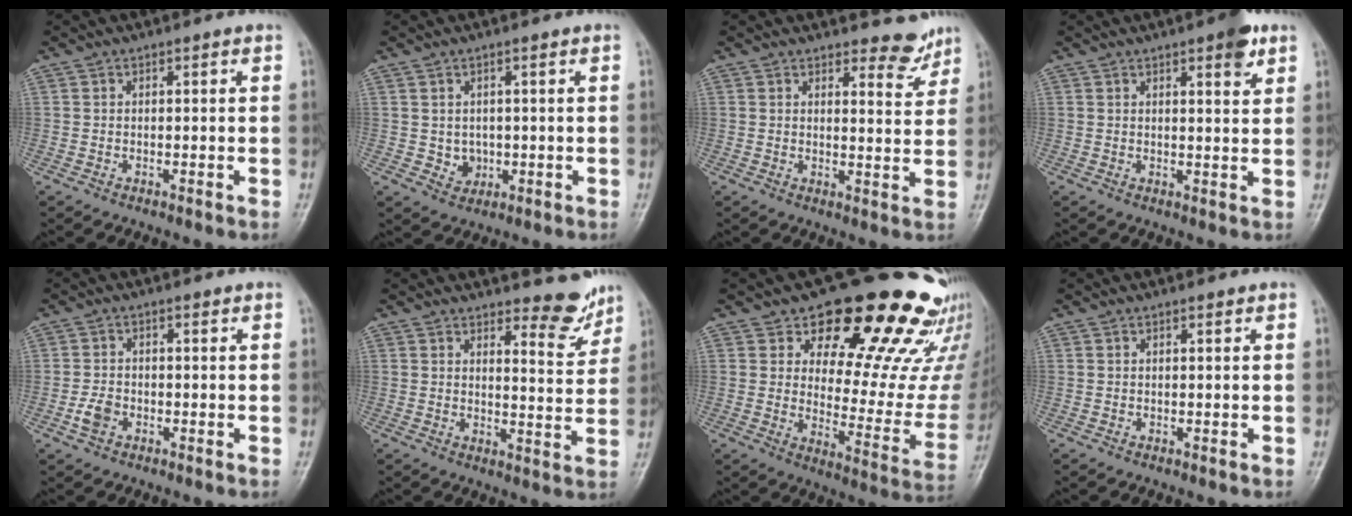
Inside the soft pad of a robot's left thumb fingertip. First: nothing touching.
{"total": 2.9, "force": [0.2, 2.6, 1.4], "torque": [-0.011, -0.003, 0.012]}
{"total": 4.7, "force": [4.2, 1.9, 1.2], "torque": [0.006, -0.040, 0.052]}
{"total": 4.8, "force": [2.9, 1.4, 3.6], "torque": [-0.039, -0.014, 0.036]}
{"total": 3.2, "force": [-1.1, 2.2, 2.0], "torque": [-0.038, 0.005, -0.022]}
{"total": 6.5, "force": [5.5, 2.1, 2.7], "torque": [-0.013, -0.052, 0.077]}
{"total": 25.5, "force": [19.5, 9.4, 13.5], "torque": [-0.124, -0.124, 0.247]}
{"total": 0.0}